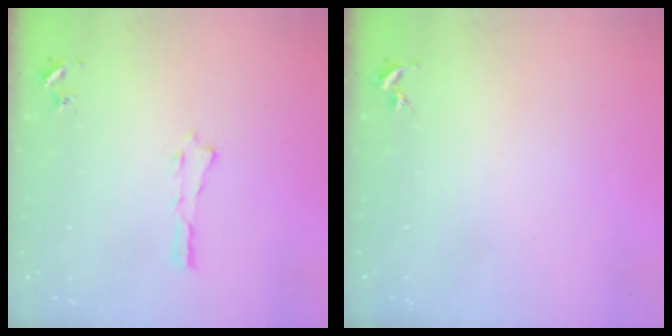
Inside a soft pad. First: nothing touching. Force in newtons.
{"total": 0.0}